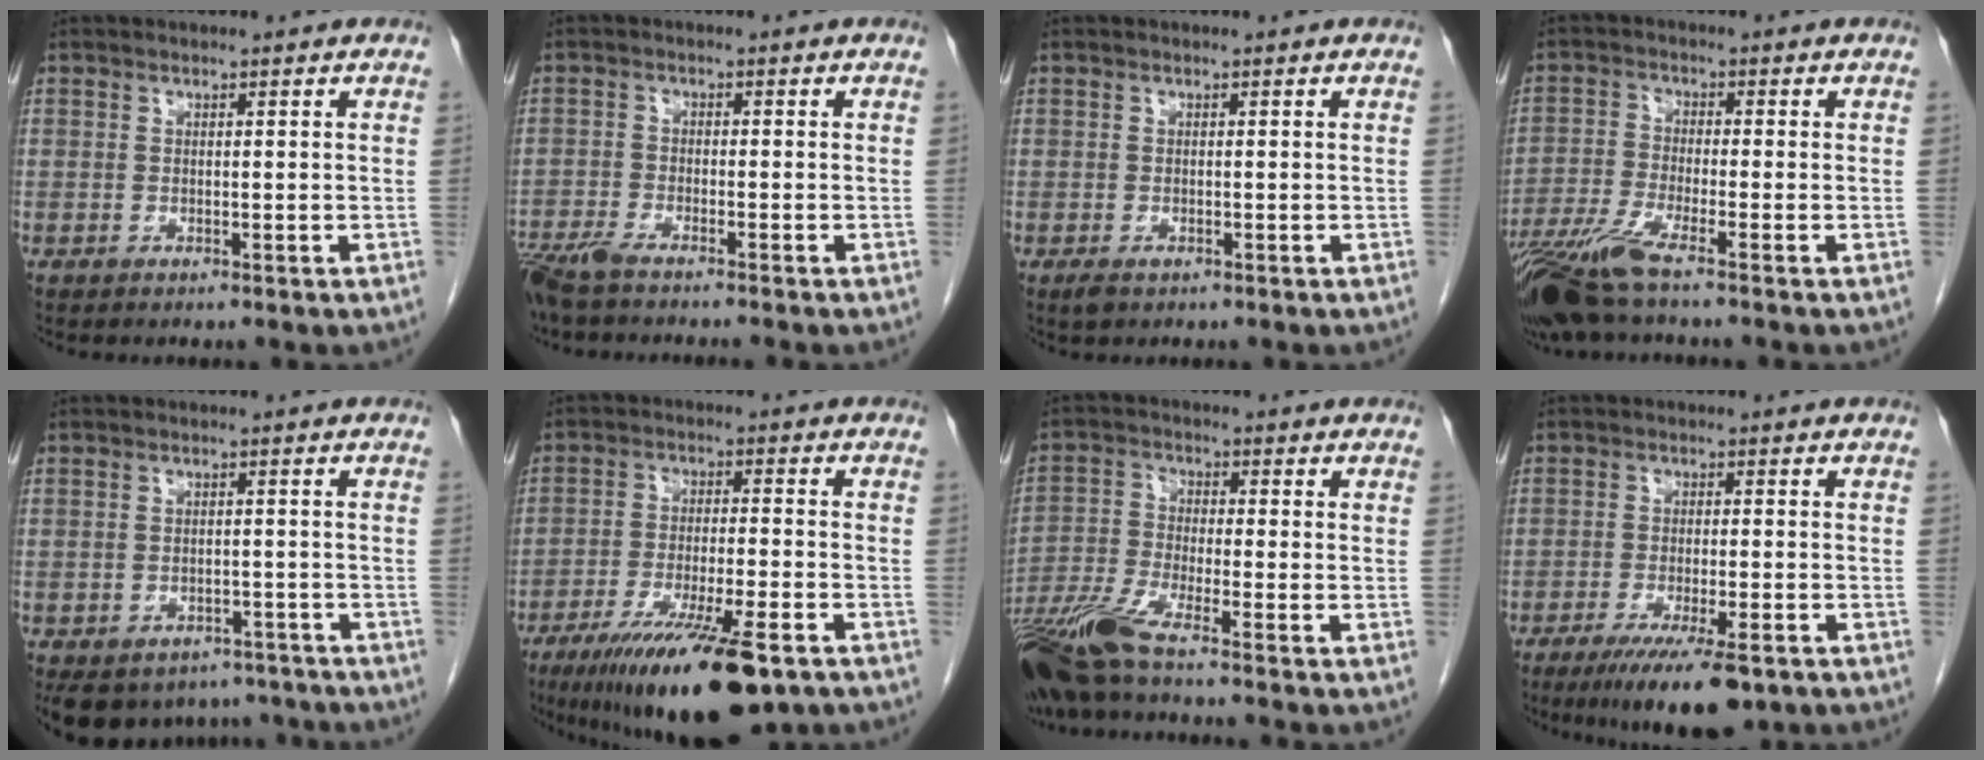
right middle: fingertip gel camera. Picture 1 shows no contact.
{"total": 6.1, "force": [-5.3, 0.3, 3.1], "torque": [-0.051, -0.016, -0.096]}
{"total": 1.3, "force": [-0.7, 0.6, 0.9], "torque": [-0.018, -0.002, -0.007]}
{"total": 8.0, "force": [-5.9, -0.1, 5.4], "torque": [-0.112, -0.024, -0.114]}
{"total": 12.2, "force": [-9.2, 7.4, 3.0], "torque": [-0.067, 0.010, -0.106]}
{"total": 16.6, "force": [-10.9, 2.6, 12.2], "torque": [-0.182, -0.036, -0.178]}
{"total": 9.4, "force": [-7.5, -0.7, 5.6], "torque": [-0.113, -0.033, -0.146]}
{"total": 10.1, "force": [-6.8, 1.9, 7.3], "torque": [-0.111, -0.020, -0.103]}